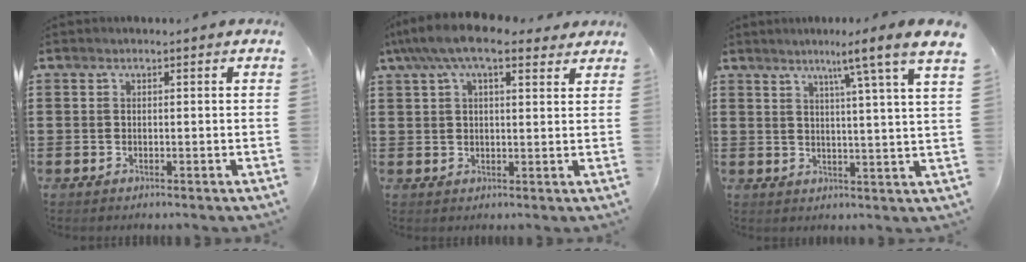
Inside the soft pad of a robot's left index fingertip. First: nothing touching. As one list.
[{"total": 7.5, "force": [5.3, 2.4, 4.7], "torque": [-0.106, 0.004, 0.095]}, {"total": 6.4, "force": [4.5, -2.0, 4.1], "torque": [-0.079, -0.031, 0.062]}]